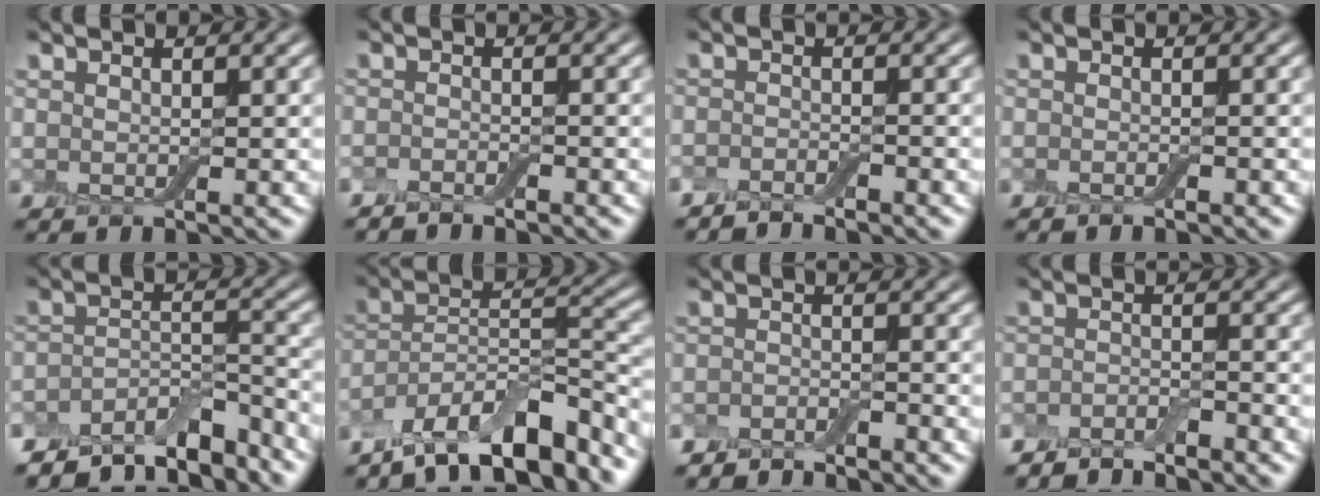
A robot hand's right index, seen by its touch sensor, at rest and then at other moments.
{"total": 1.6, "force": [-1.5, 0.1, 0.4], "torque": [-0.009, 0.001, -0.031]}
{"total": 2.0, "force": [-2.0, 0.2, 0.4], "torque": [-0.009, 0.002, -0.041]}
{"total": 0.8, "force": [-0.7, 0.1, 0.3], "torque": [-0.008, -0.001, -0.014]}
{"total": 8.1, "force": [-7.2, 2.6, 2.8], "torque": [-0.043, -0.005, -0.116]}
{"total": 11.4, "force": [-8.7, 3.7, 6.4], "torque": [-0.097, 0.023, -0.159]}
{"total": 2.7, "force": [-2.7, 0.6, 0.4], "torque": [-0.007, 0.001, -0.054]}
{"total": 3.2, "force": [-3.1, 0.7, 0.7], "torque": [-0.016, 0.001, -0.061]}